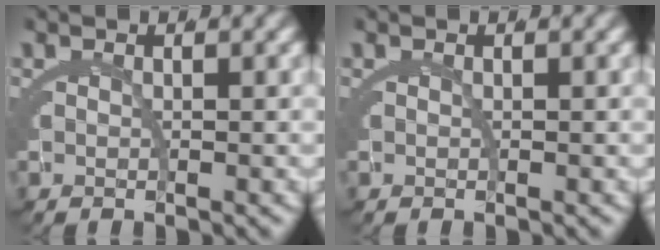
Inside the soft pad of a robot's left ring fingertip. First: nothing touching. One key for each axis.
{"total": 0.0}